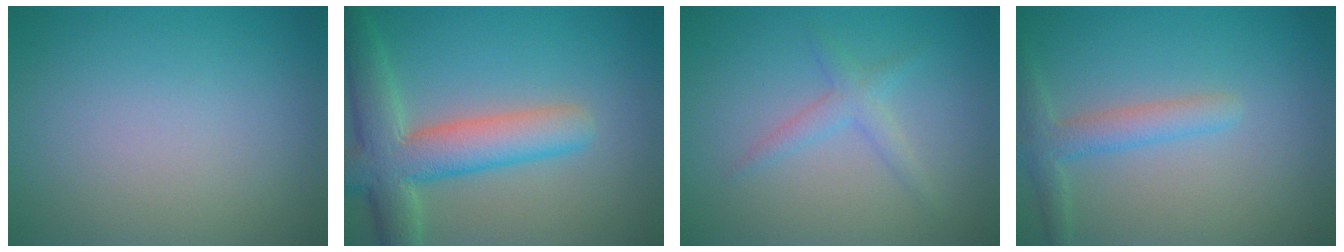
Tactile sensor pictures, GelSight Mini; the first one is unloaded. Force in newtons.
{"total": 7.1, "press": 7.1, "slide": 0.5}
{"total": 1.8, "press": 1.8, "slide": 0.1}
{"total": 2.6, "press": 2.6, "slide": 0.2}